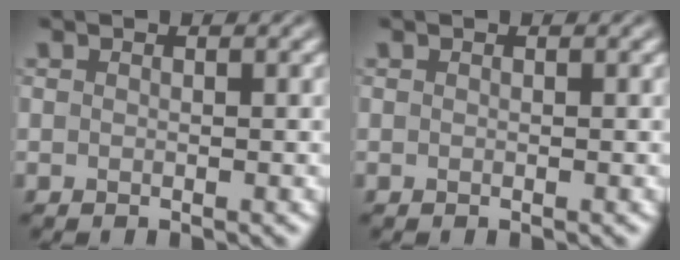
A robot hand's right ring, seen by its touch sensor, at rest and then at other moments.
{"total": 0.0}